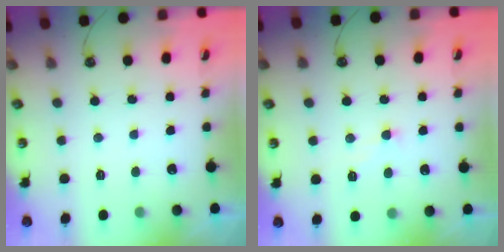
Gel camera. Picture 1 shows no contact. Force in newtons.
{"total": 0.7, "press": 0.6, "slide": 0.4}